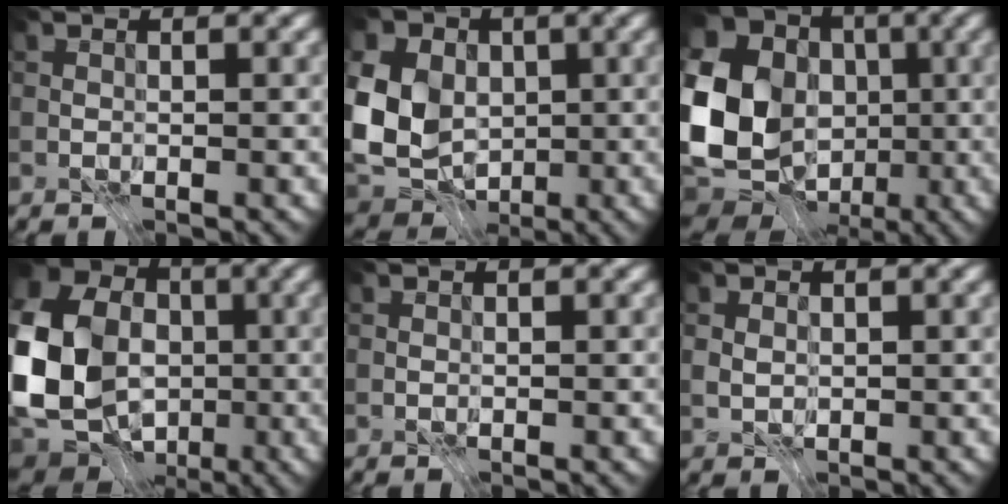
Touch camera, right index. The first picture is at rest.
{"total": 11.3, "force": [1.2, 9.2, 6.6], "torque": [-0.146, 0.009, 0.009]}
{"total": 17.8, "force": [-1.4, 15.2, 9.3], "torque": [-0.211, -0.020, -0.043]}
{"total": 15.9, "force": [-1.6, 13.2, 8.7], "torque": [-0.225, -0.010, -0.023]}
{"total": 0.0}
{"total": 1.1, "force": [0.1, 0.9, 0.5], "torque": [-0.011, -0.001, 0.000]}